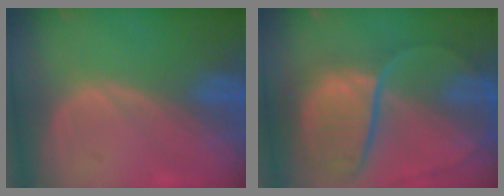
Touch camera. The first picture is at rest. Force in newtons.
{"total": 11.4, "press": 9.4, "slide": 6.4}